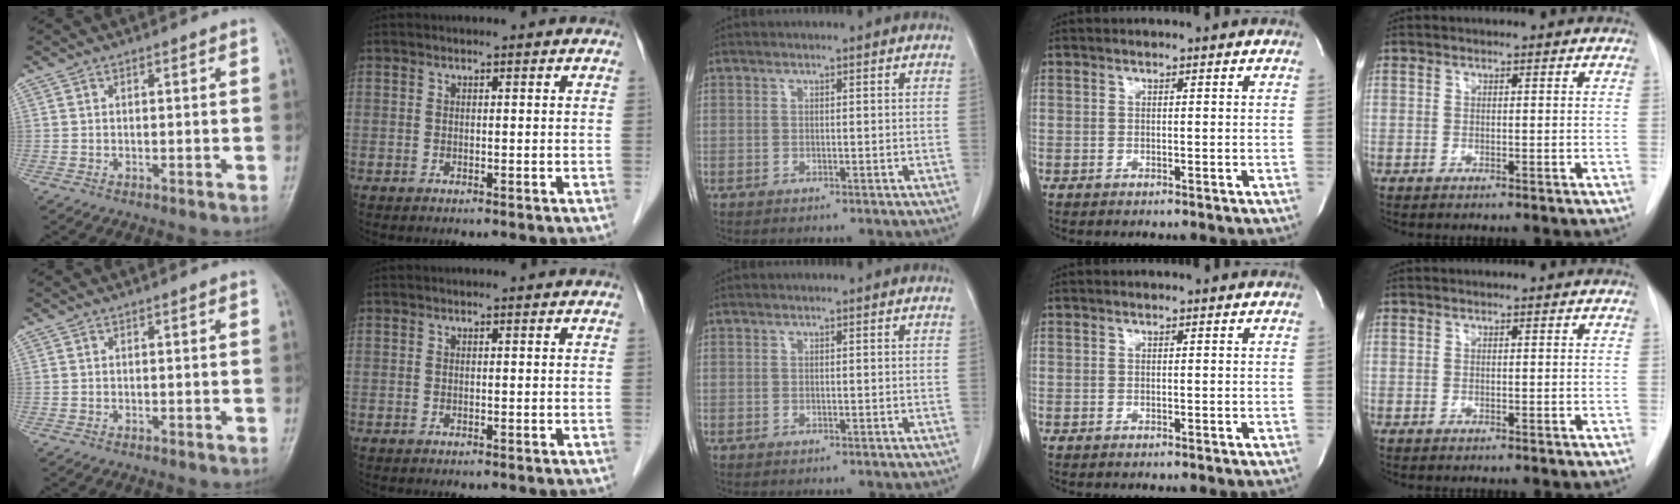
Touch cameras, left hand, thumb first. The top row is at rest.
{}